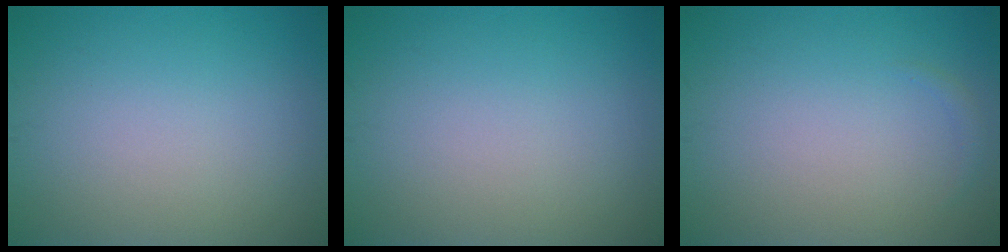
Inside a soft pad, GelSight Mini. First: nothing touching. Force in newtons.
{"total": 0.0}
{"total": 0.5, "press": 0.5, "slide": 0.1}